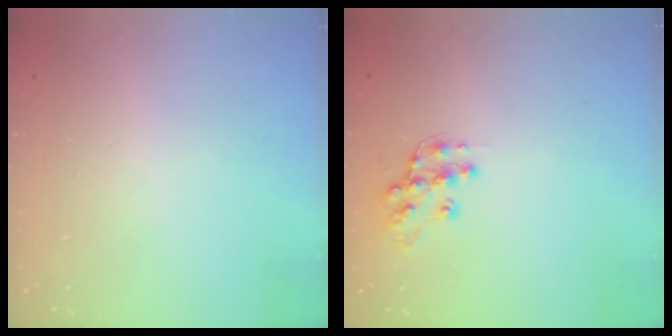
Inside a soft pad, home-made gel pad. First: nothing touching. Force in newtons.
{"total": 10.7, "press": 10.7, "slide": 0.6}